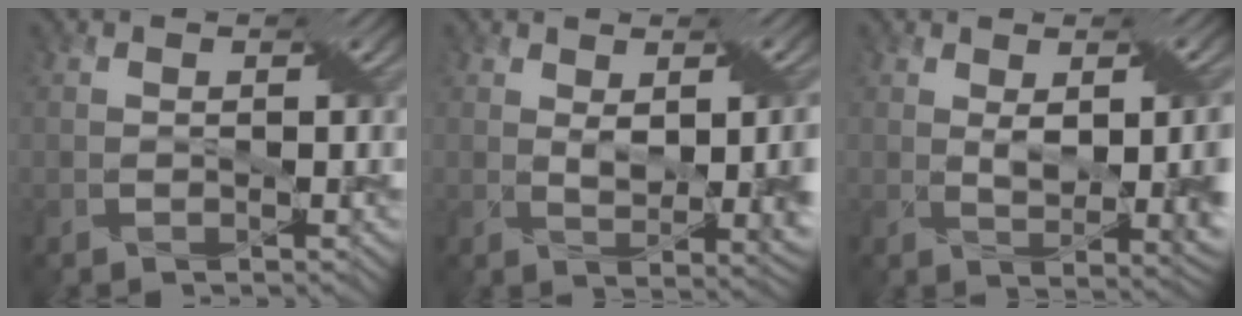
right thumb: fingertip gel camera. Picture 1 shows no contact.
{"total": 5.9, "force": [0.6, 2.3, 5.4], "torque": [-0.083, 0.003, 0.017]}
{"total": 6.7, "force": [0.5, 2.5, 6.2], "torque": [-0.093, 0.001, 0.016]}